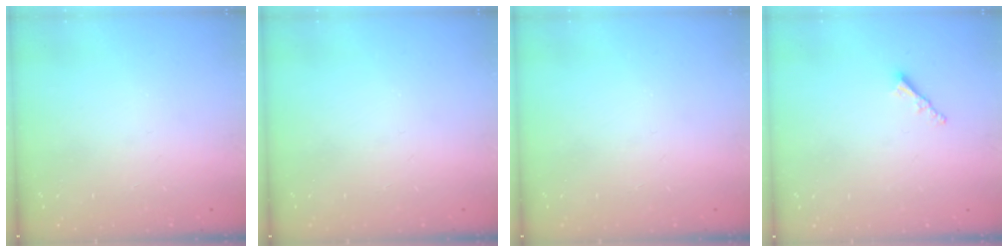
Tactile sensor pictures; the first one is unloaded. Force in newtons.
{"total": 0.0}
{"total": 0.0}
{"total": 2.5, "press": 2.5, "slide": 0.3}